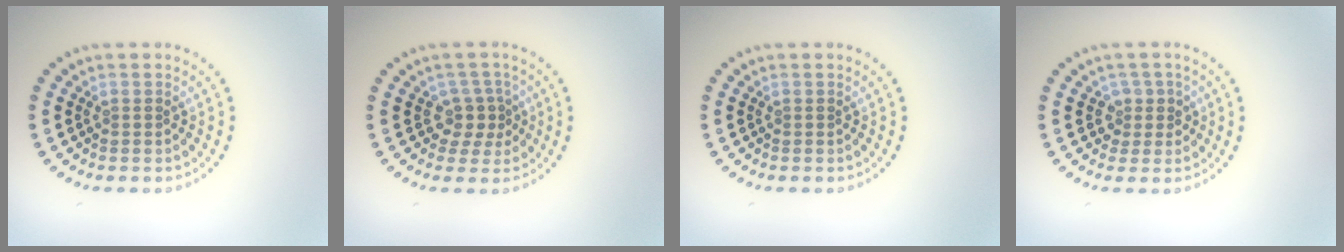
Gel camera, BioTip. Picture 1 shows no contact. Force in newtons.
{"total": 2.4, "press": 1.8, "slide": 1.5}
{"total": 0.0}
{"total": 1.8, "press": 1.4, "slide": 1.1}